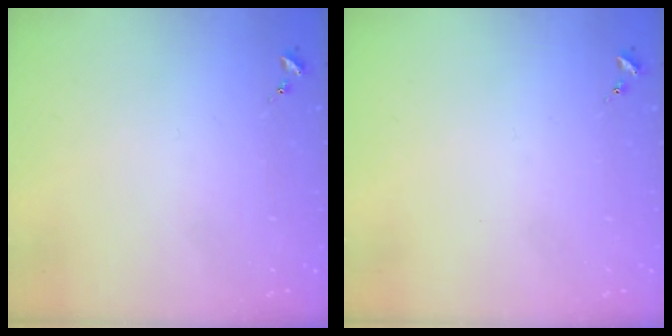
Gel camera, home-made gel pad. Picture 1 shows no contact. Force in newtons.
{"total": 0.0}